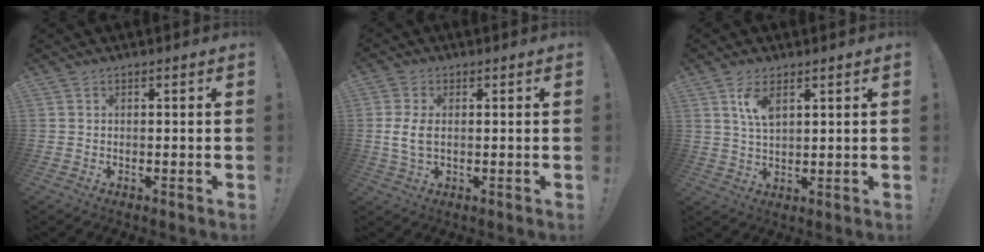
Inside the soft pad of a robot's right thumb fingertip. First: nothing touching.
{"total": 5.1, "force": [0.5, 3.0, 4.2], "torque": [-0.070, -0.003, 0.008]}
{"total": 6.3, "force": [3.2, 2.8, 4.6], "torque": [-0.083, -0.009, 0.056]}